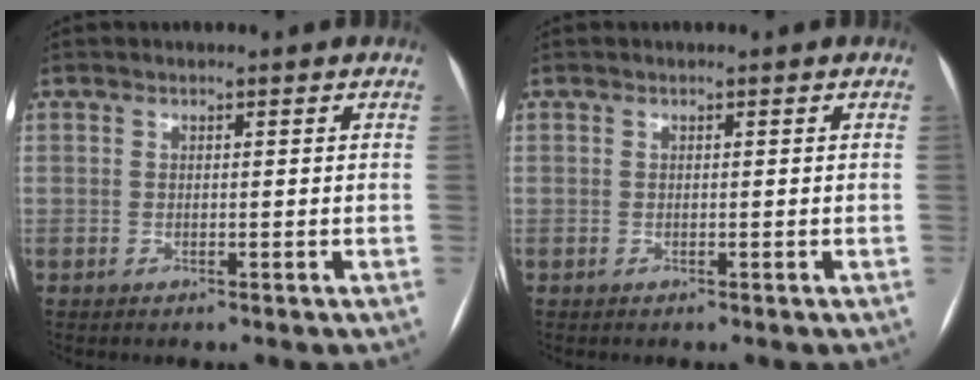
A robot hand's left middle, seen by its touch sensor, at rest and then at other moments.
{"total": 0.0}